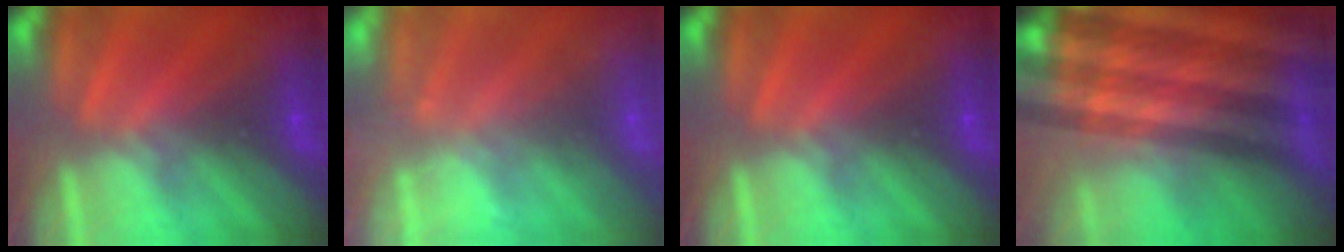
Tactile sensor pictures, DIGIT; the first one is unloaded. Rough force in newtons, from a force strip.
{"total": 2.4}
{"total": 0.0}
{"total": 9.6}